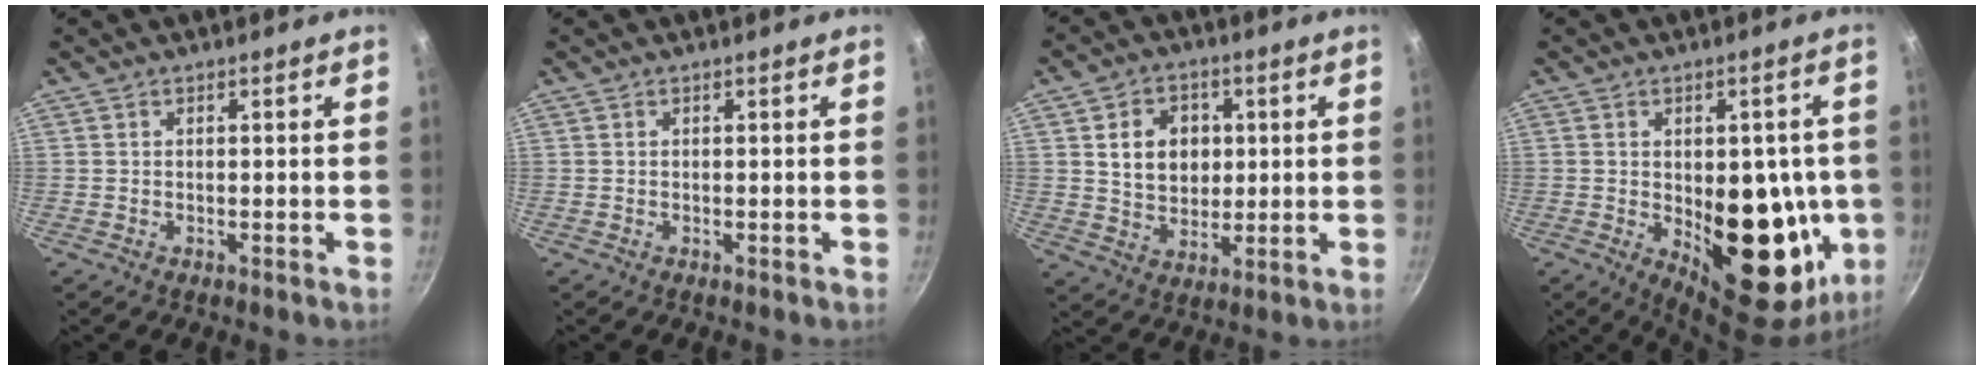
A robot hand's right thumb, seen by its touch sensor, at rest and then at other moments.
{"total": 0.0}
{"total": 9.9, "force": [1.9, 7.9, 5.7], "torque": [-0.065, -0.005, 0.034]}
{"total": 20.8, "force": [-2.4, 11.1, 17.4], "torque": [-0.173, -0.020, -0.013]}